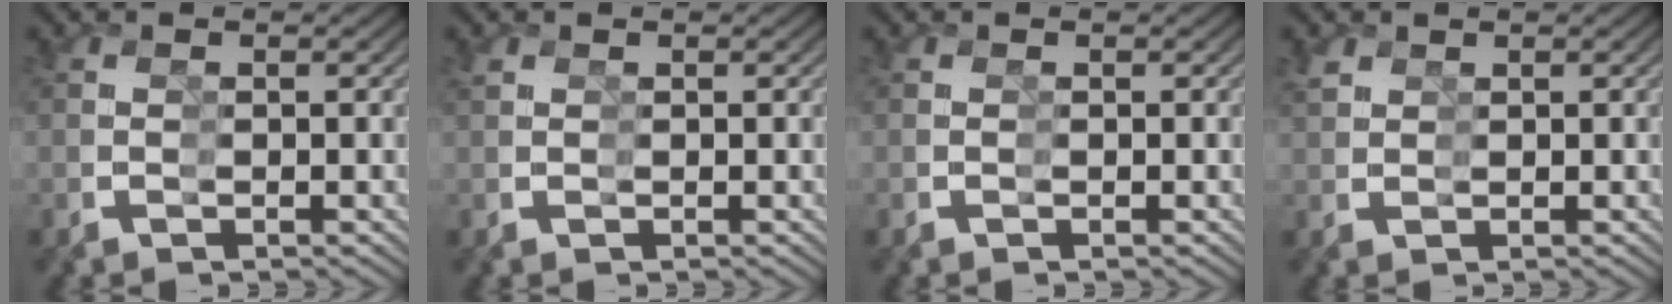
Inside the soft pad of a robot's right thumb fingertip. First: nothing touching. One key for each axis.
{"total": 0.7, "fx": 0.6, "fy": 0.0, "fz": -0.3, "tx": 0.006, "ty": 0.003, "tz": 0.011}
{"total": 0.0}
{"total": 2.0, "fx": 1.9, "fy": 0.1, "fz": -0.8, "tx": 0.015, "ty": 0.007, "tz": 0.032}